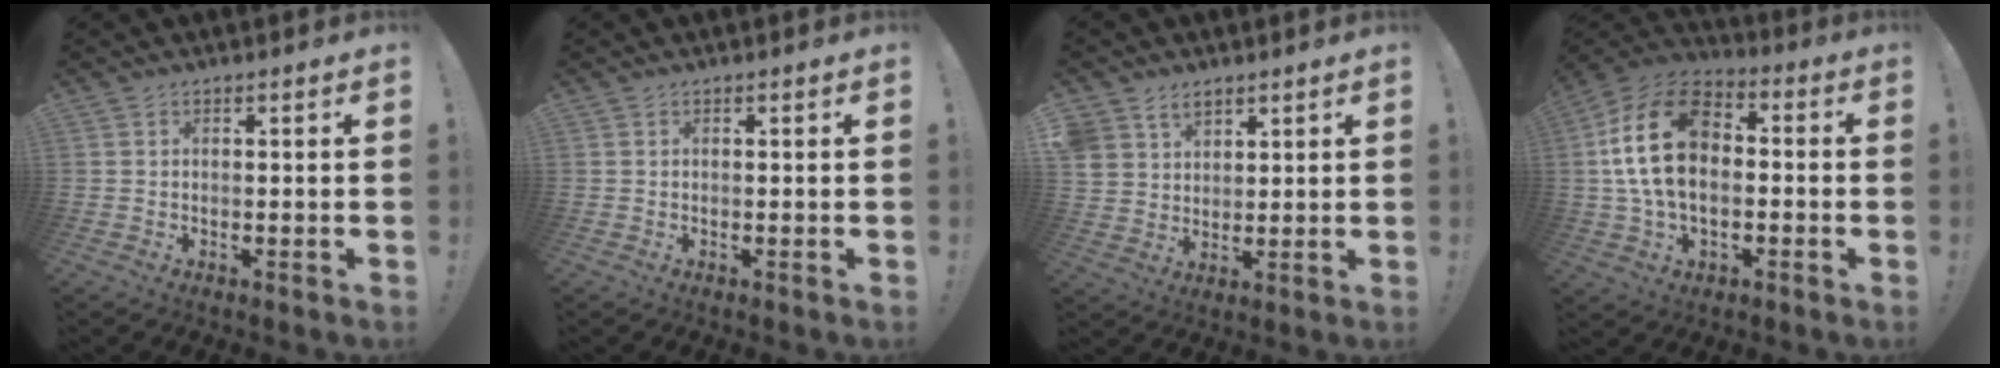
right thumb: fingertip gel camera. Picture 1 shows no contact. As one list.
[{"total": 0.0}, {"total": 6.3, "force": [4.4, 4.4, 1.0], "torque": [-0.023, -0.029, 0.089]}, {"total": 20.3, "force": [2.1, 13.5, 15.0], "torque": [-0.272, 0.016, 0.043]}]